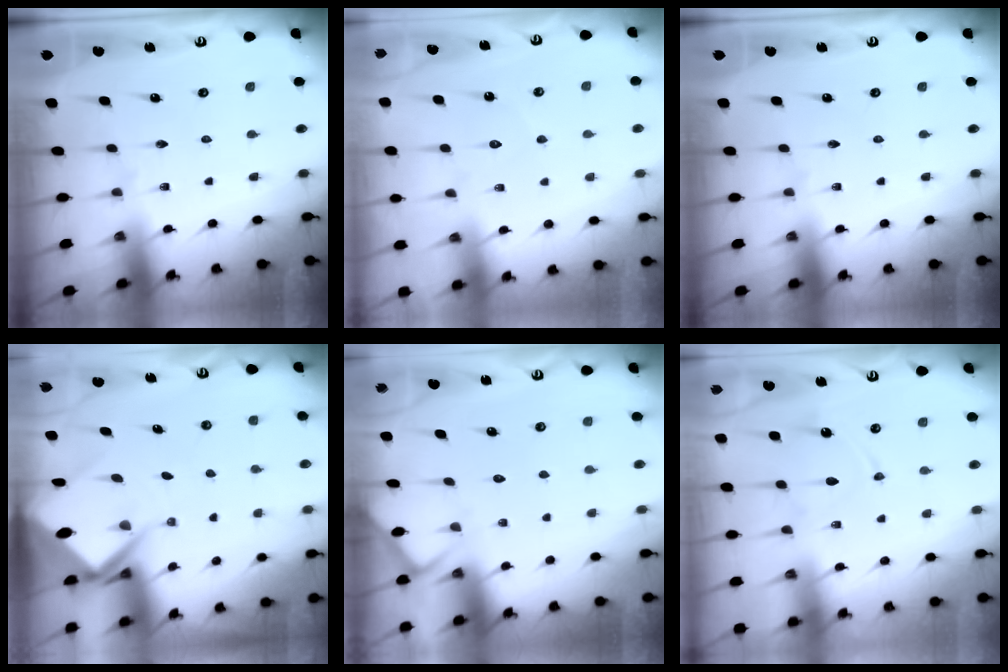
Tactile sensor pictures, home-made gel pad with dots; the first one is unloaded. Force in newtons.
{"total": 5.6, "press": 5.6, "slide": 0.6}
{"total": 0.0}
{"total": 6.7, "press": 6.7, "slide": 0.7}
{"total": 4.1, "press": 4.0, "slide": 0.5}
{"total": 9.1, "press": 9.1, "slide": 0.9}